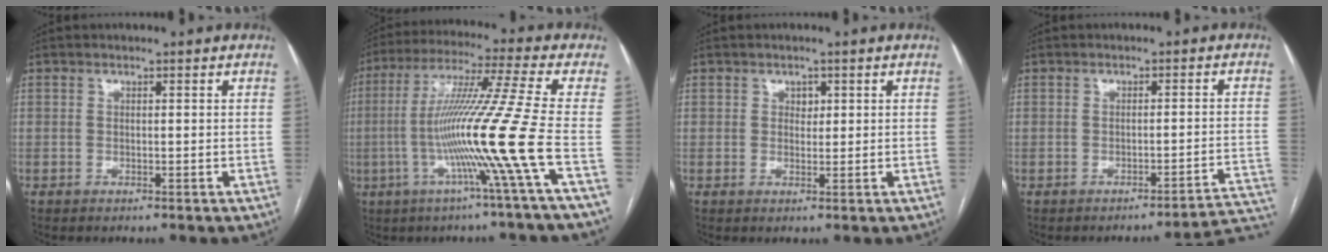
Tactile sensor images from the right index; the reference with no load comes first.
{"total": 16.3, "force": [-4.5, -3.8, 15.2], "torque": [-0.284, -0.016, -0.091]}
{"total": 1.6, "force": [0.5, 1.3, 0.8], "torque": [-0.008, 0.001, 0.007]}
{"total": 7.2, "force": [-6.8, 0.0, 2.3], "torque": [0.003, 0.023, -0.078]}